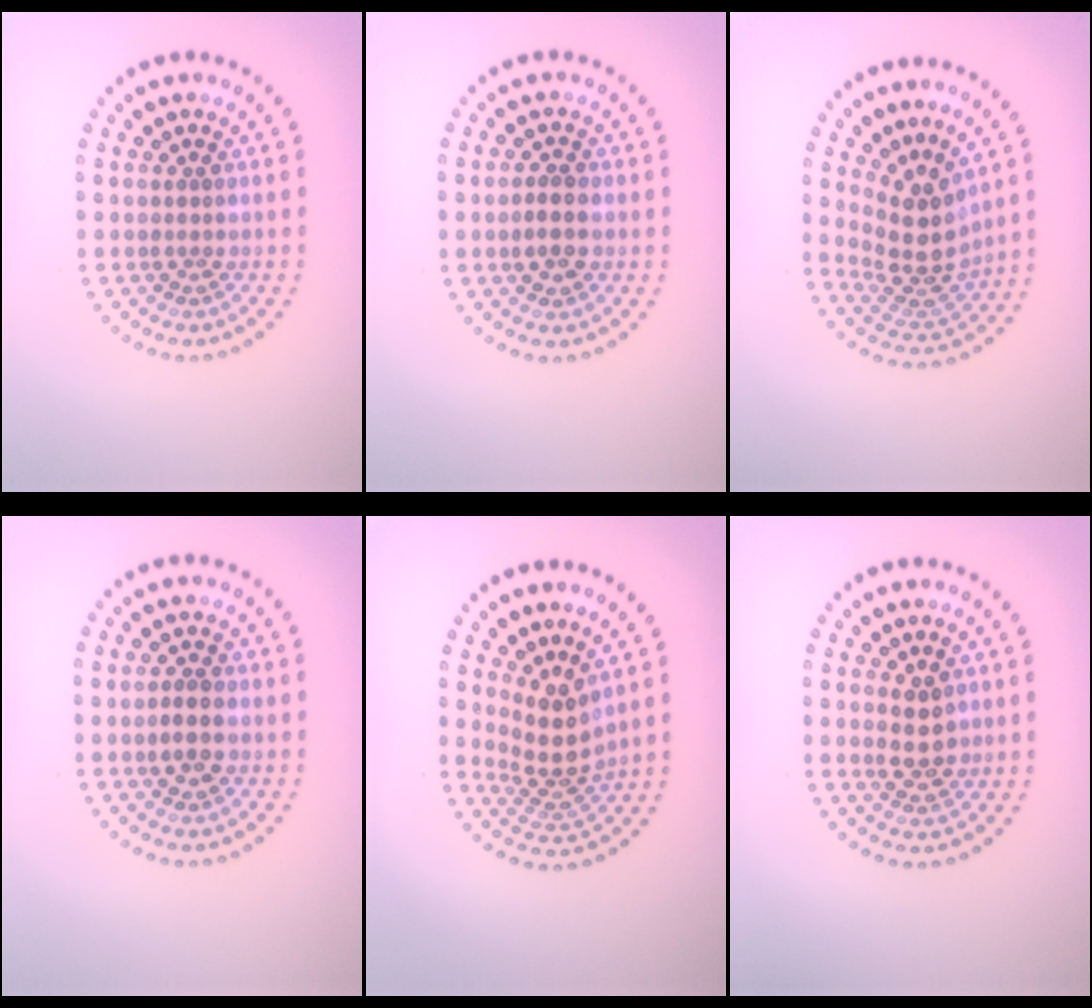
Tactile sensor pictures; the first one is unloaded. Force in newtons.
{"total": 2.2, "press": 2.2, "slide": 0.1}
{"total": 4.2, "press": 3.1, "slide": 2.9}
{"total": 2.2, "press": 2.2, "slide": 0.1}
{"total": 3.7, "press": 2.8, "slide": 2.4}
{"total": 2.5, "press": 2.5, "slide": 0.6}